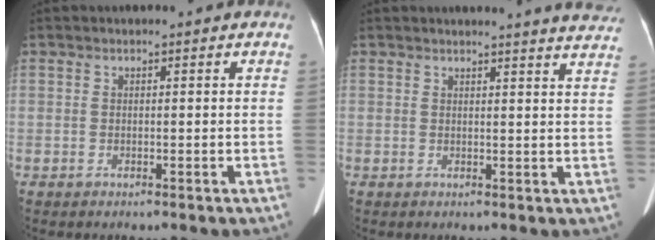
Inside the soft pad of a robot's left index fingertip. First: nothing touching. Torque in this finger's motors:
{"motor_torque": [0.08, -1.76, 0.19, 0.06]}